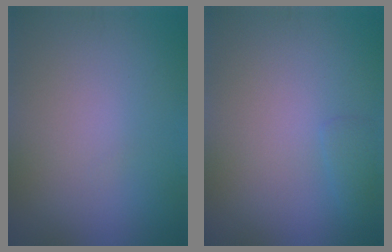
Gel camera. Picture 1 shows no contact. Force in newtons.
{"total": 0.9, "press": 0.9, "slide": 0.1}